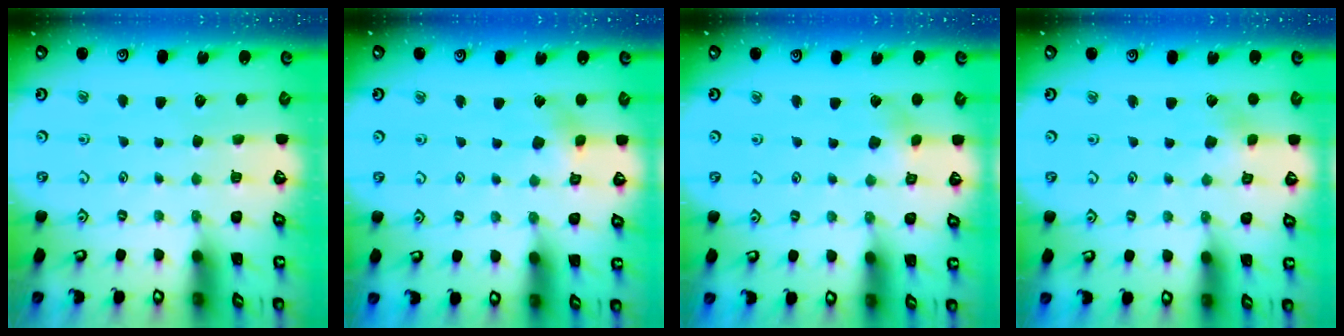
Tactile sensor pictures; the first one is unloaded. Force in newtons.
{"total": 5.4, "press": 5.4, "slide": 0.5}
{"total": 3.5, "press": 3.5, "slide": 0.4}
{"total": 4.0, "press": 3.9, "slide": 0.3}